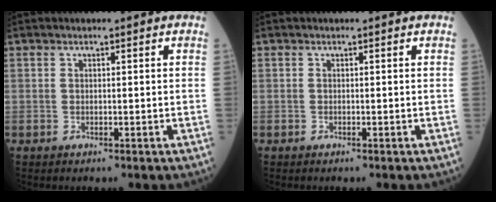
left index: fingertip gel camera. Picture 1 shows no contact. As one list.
[{"total": 0.0}]